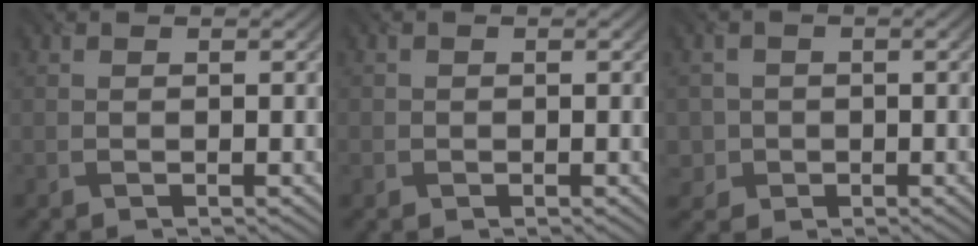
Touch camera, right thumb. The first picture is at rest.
{"total": 0.9, "force": [-0.4, 0.5, -0.6], "torque": [0.005, -0.008, -0.002]}
{"total": 2.4, "force": [-0.7, 2.2, -0.5], "torque": [0.005, -0.008, -0.010]}